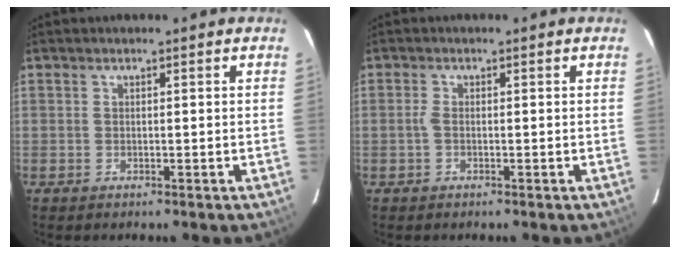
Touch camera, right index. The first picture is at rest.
{"total": 1.1, "force": [-0.3, 0.4, 1.0], "torque": [-0.020, 0.004, -0.006]}